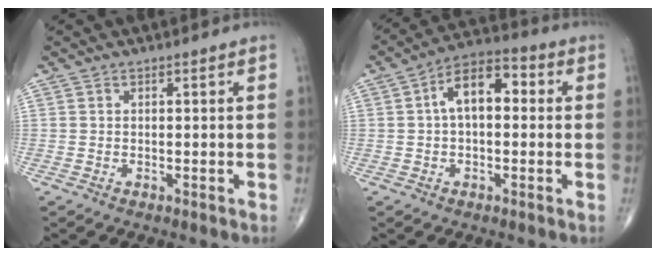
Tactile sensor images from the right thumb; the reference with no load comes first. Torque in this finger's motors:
{"motor_torque": [0.59, 2.20, 1.14, 0.15, 0.09]}